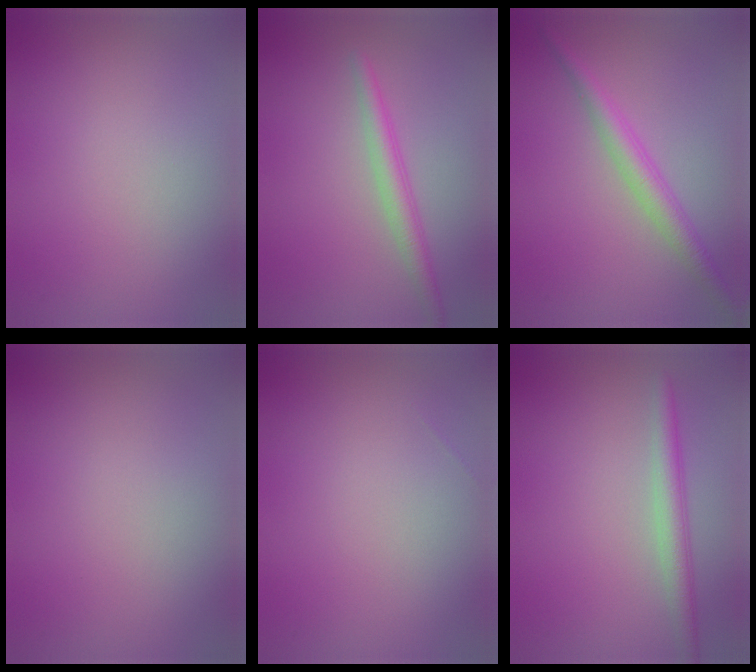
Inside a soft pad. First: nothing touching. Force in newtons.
{"total": 2.5, "press": 2.5, "slide": 0.0}
{"total": 2.9, "press": 2.9, "slide": 0.1}
{"total": 0.0}
{"total": 0.0}
{"total": 2.7, "press": 2.7, "slide": 0.2}